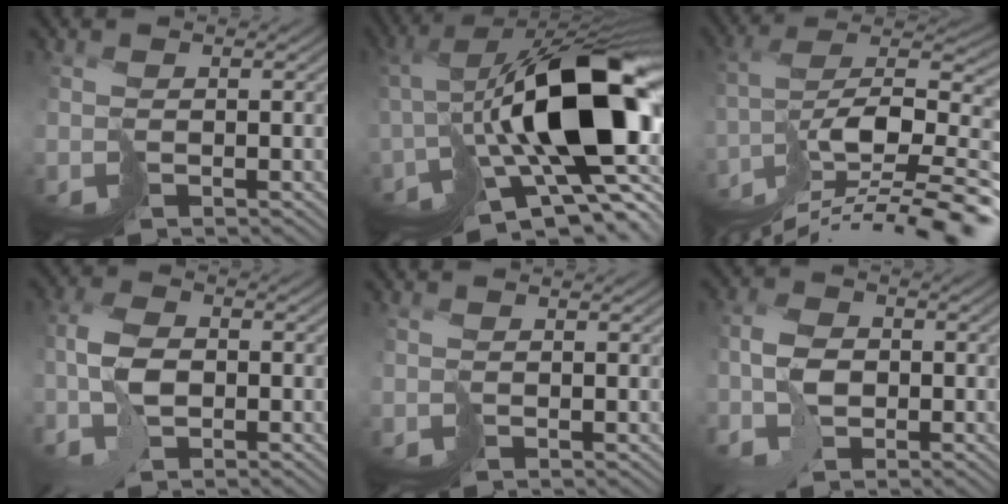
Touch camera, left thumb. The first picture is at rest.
{"total": 18.9, "force": [-2.4, 8.3, 16.8], "torque": [-0.282, -0.003, -0.027]}
{"total": 16.3, "force": [-11.0, 4.5, 11.0], "torque": [-0.186, 0.006, -0.171]}
{"total": 5.0, "force": [-1.4, 2.5, 4.0], "torque": [-0.091, 0.007, -0.038]}
{"total": 0.0}
{"total": 3.9, "force": [-1.1, 2.6, 2.6], "torque": [-0.054, 0.004, -0.031]}